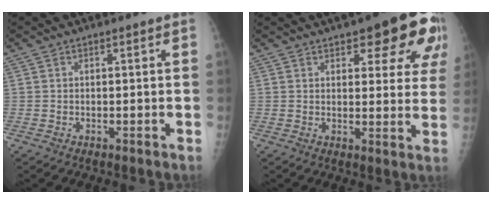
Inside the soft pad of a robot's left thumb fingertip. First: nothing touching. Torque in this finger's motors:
{"motor_torque": [0.28, 0.23, -0.03, -0.14, 0.07]}